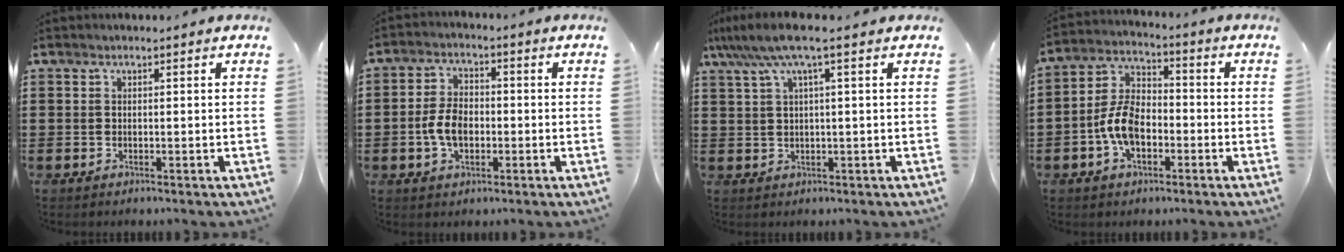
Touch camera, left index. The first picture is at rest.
{"total": 5.2, "force": [-0.9, 3.1, 4.1], "torque": [-0.097, -0.001, -0.021]}
{"total": 5.1, "force": [2.0, 0.2, 4.7], "torque": [-0.103, -0.004, 0.030]}
{"total": 8.3, "force": [-2.7, 4.8, 6.2], "torque": [-0.146, 0.007, -0.058]}